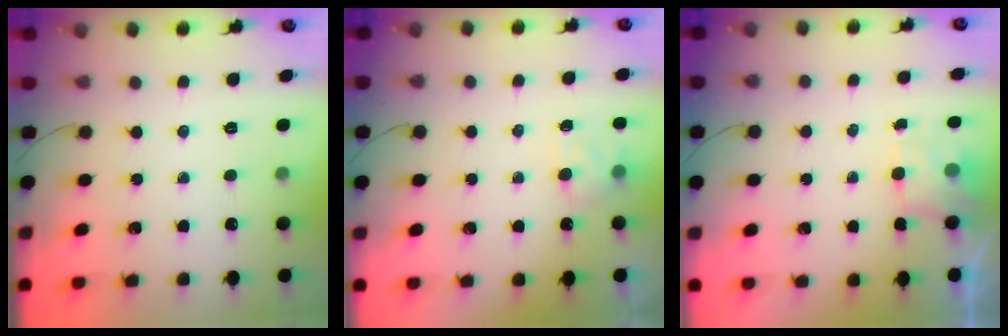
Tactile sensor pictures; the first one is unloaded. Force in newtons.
{"total": 6.2, "press": 6.0, "slide": 1.4}
{"total": 2.0, "press": 1.8, "slide": 1.0}